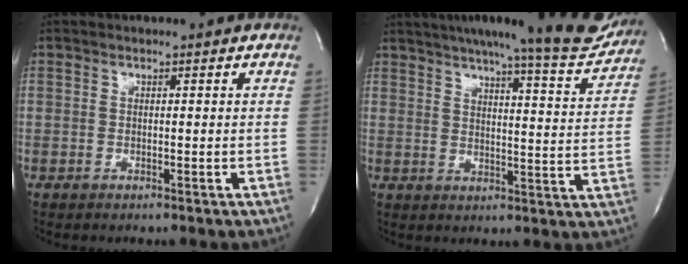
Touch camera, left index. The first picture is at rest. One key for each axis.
{"total": 18.5, "fx": 16.7, "fy": 1.5, "fz": 7.7, "tx": -0.105, "ty": -0.033, "tz": 0.203}